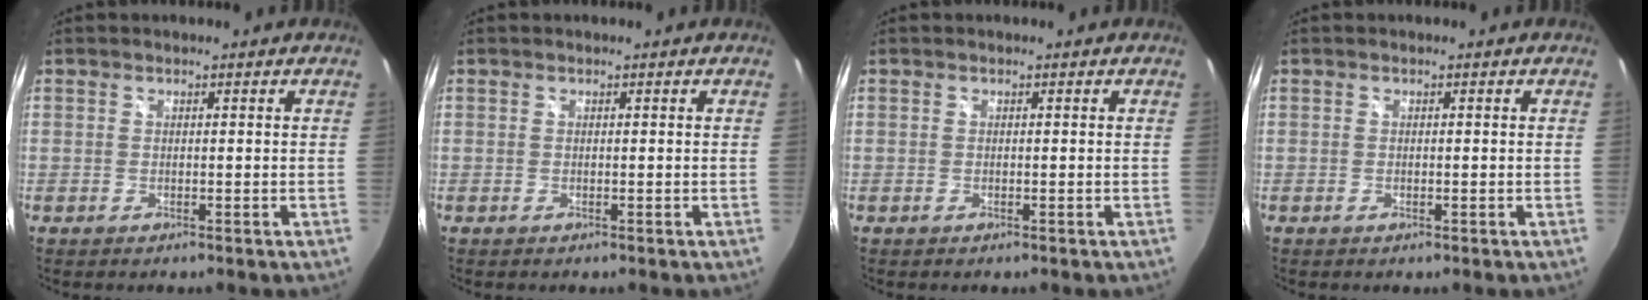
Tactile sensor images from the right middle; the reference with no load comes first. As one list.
[{"total": 0.0}, {"total": 0.0}, {"total": 0.0}]